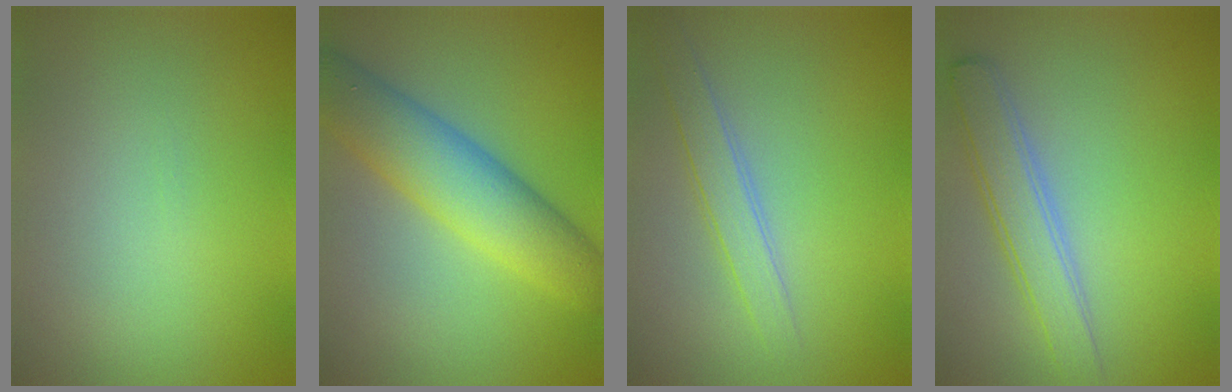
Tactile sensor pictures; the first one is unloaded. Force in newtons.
{"total": 7.2, "press": 7.2, "slide": 0.1}
{"total": 2.3, "press": 2.3, "slide": 0.1}
{"total": 4.4, "press": 4.4, "slide": 0.1}